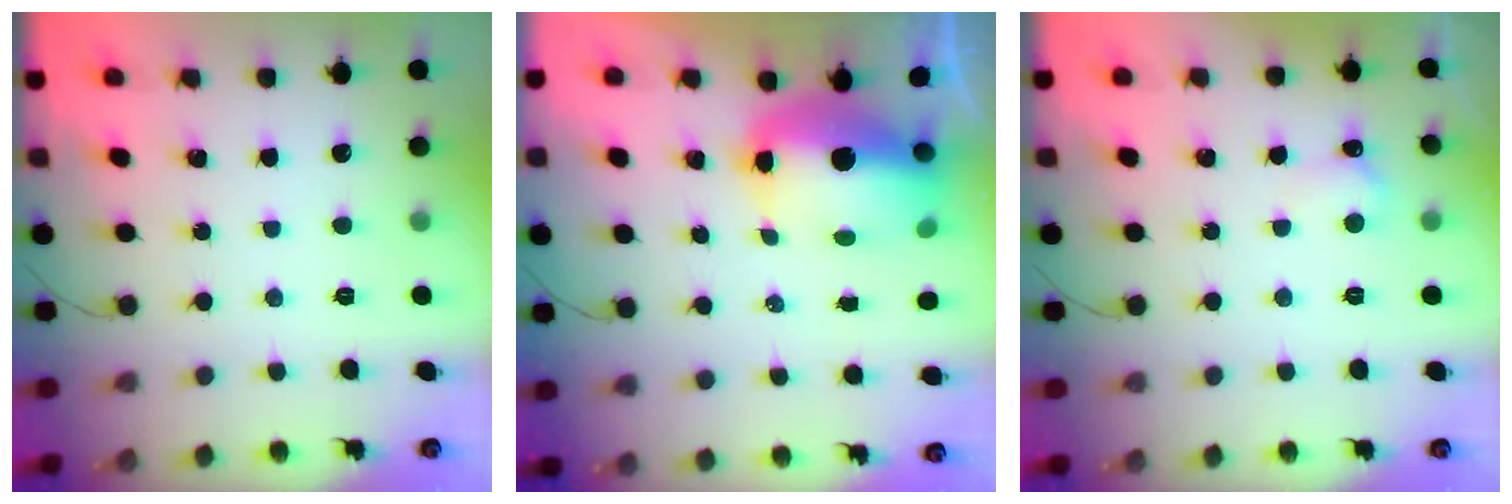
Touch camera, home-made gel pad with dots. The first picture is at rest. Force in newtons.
{"total": 12.0, "press": 11.7, "slide": 2.7}
{"total": 5.3, "press": 5.2, "slide": 1.1}